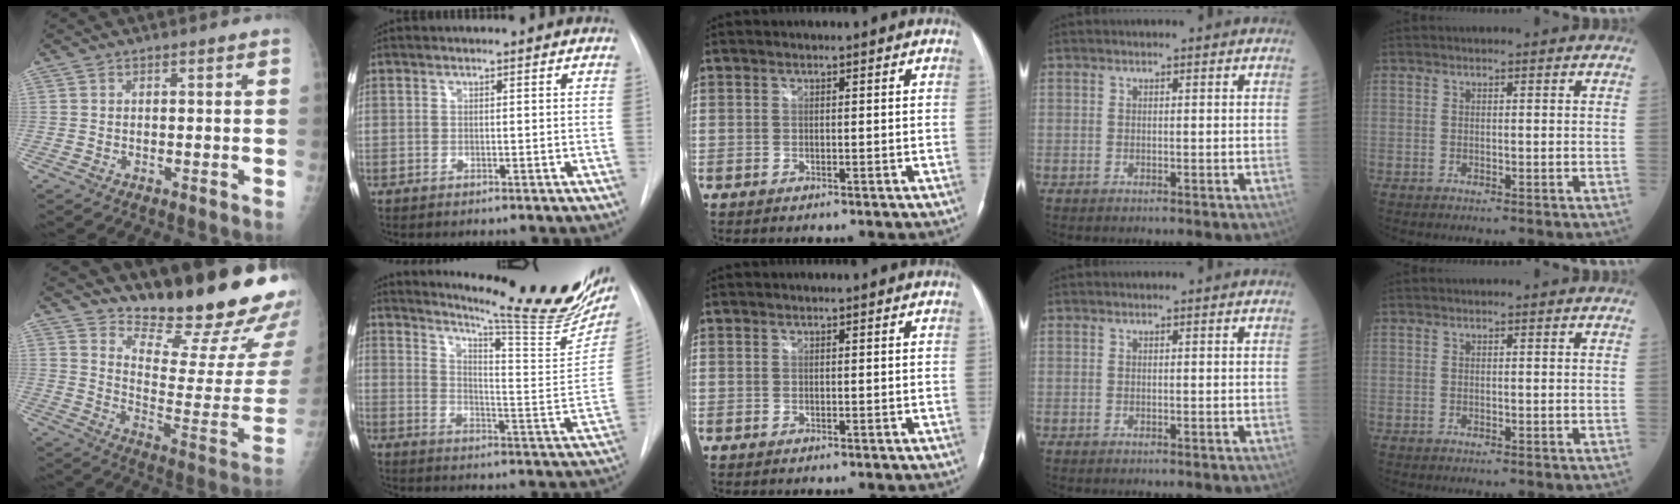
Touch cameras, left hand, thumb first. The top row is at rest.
{"thumb": {"total": 23.2, "force": [18.2, 5.2, 13.5], "torque": [-0.160, -0.142, 0.257]}, "index": {"total": 23.9, "force": [20.1, 2.2, 12.8], "torque": [-0.193, -0.077, 0.256]}}